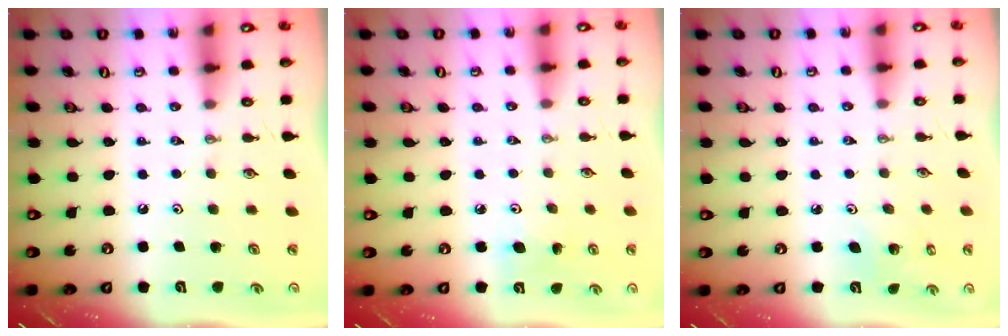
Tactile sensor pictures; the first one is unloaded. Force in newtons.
{"total": 7.1, "press": 7.0, "slide": 0.7}
{"total": 3.2, "press": 3.2, "slide": 0.2}